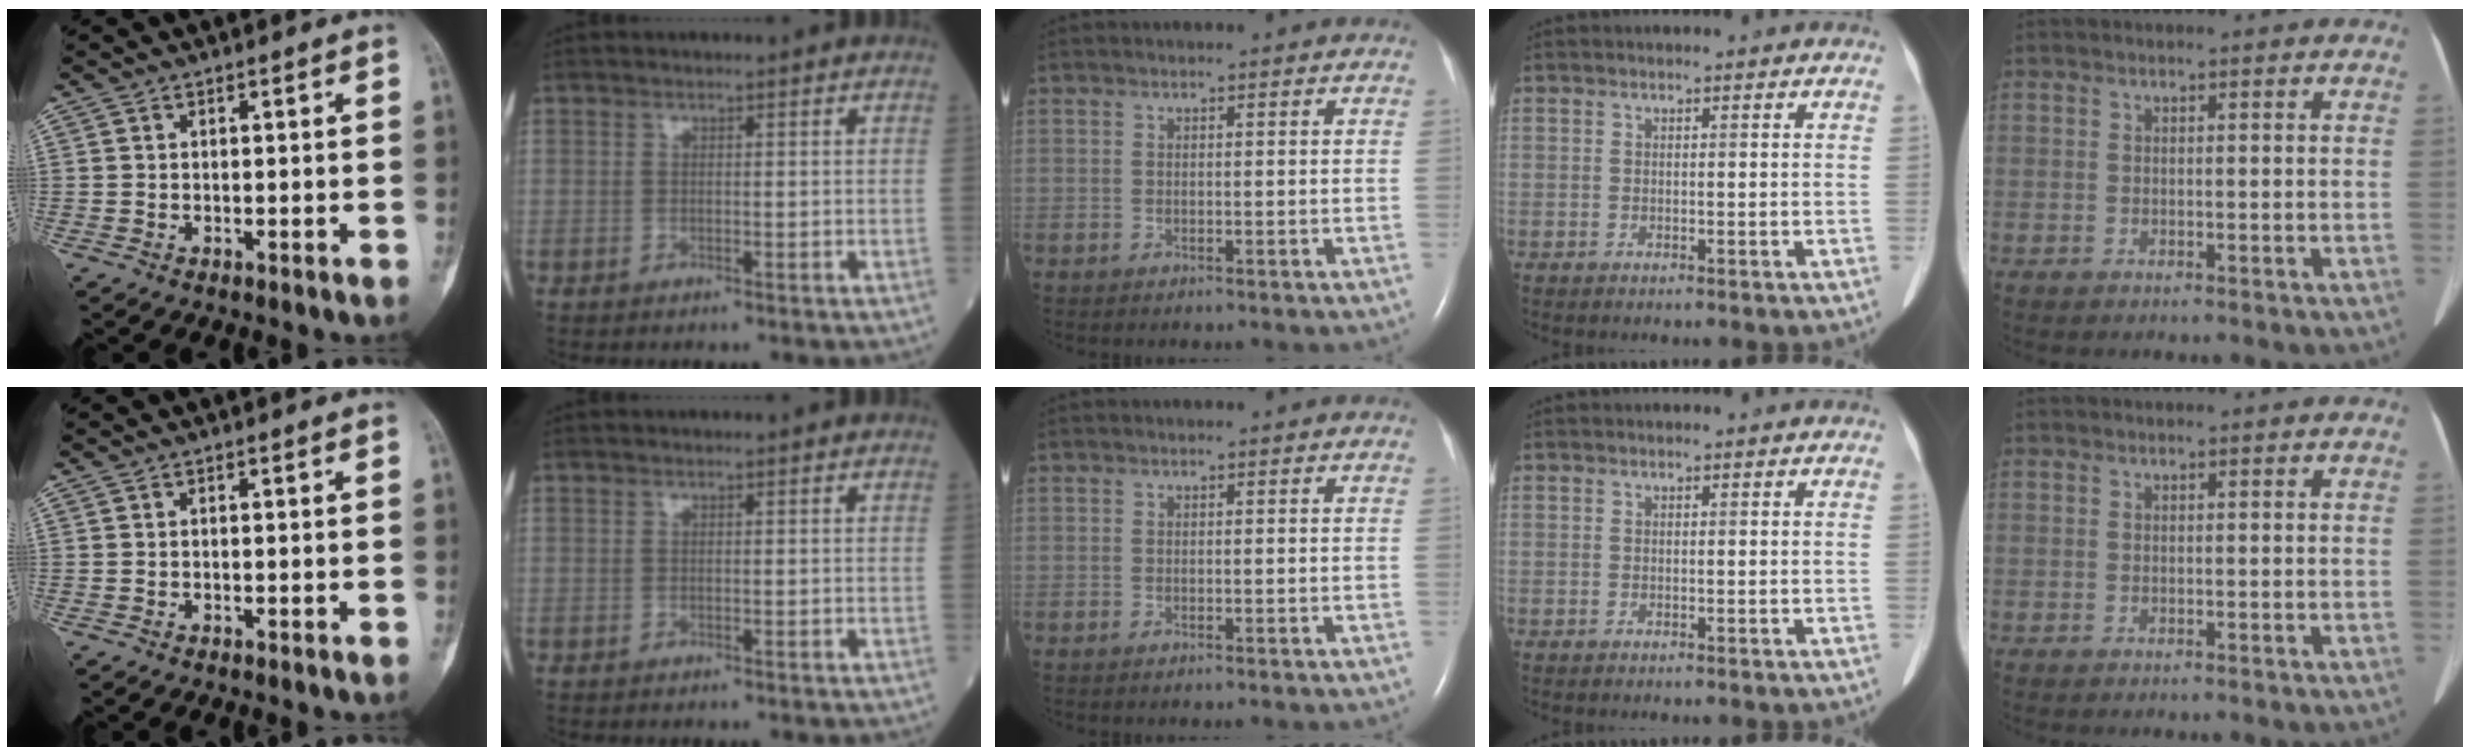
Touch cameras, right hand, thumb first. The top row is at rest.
{}